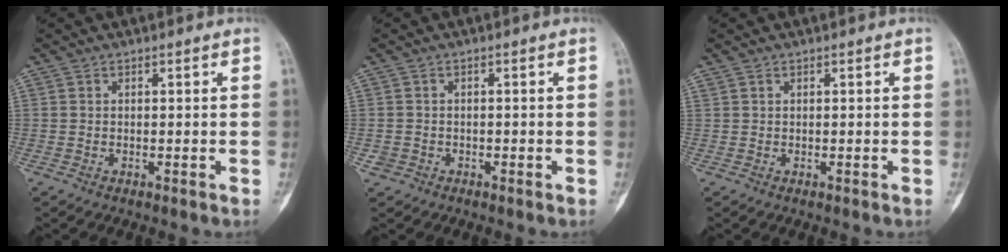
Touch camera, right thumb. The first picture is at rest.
{"total": 1.4, "force": [-0.6, 1.3, 0.2], "torque": [-0.002, 0.007, -0.013]}
{"total": 0.0}